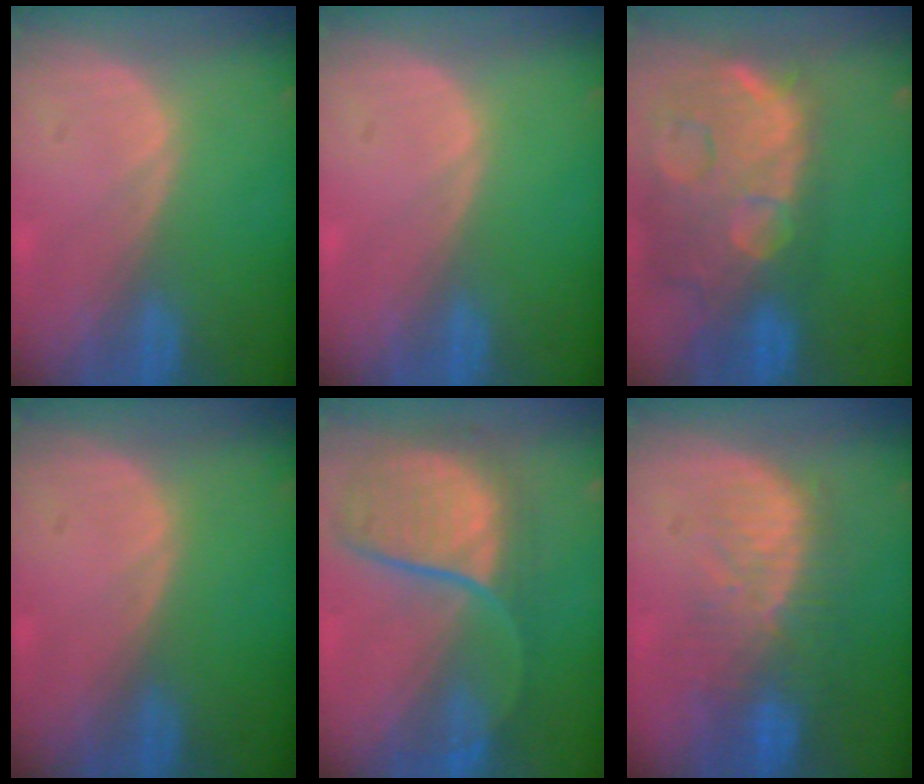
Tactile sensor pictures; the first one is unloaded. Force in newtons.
{"total": 0.0}
{"total": 14.9, "press": 12.0, "slide": 8.9}
{"total": 0.0}
{"total": 10.2, "press": 9.5, "slide": 3.9}
{"total": 10.2, "press": 8.6, "slide": 5.4}